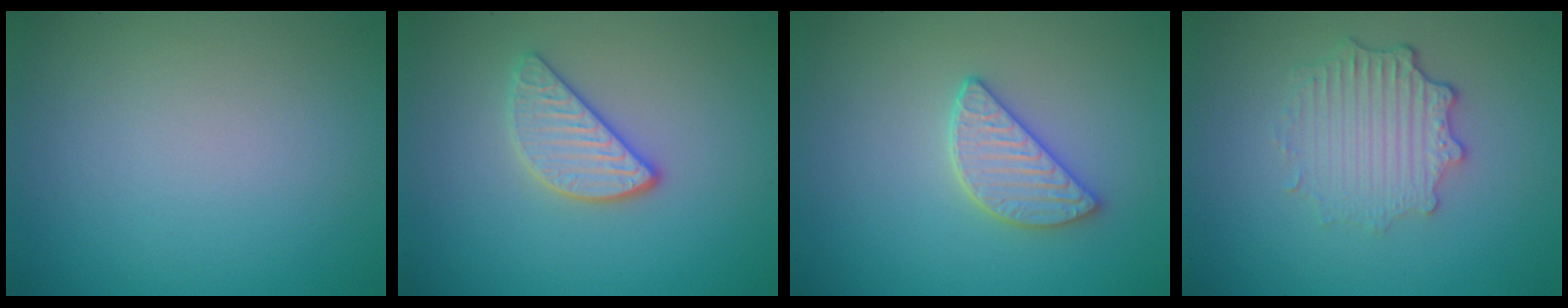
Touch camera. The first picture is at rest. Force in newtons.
{"total": 2.9, "press": 2.7, "slide": 1.2}
{"total": 2.9, "press": 2.8, "slide": 0.9}
{"total": 3.7, "press": 2.9, "slide": 2.3}